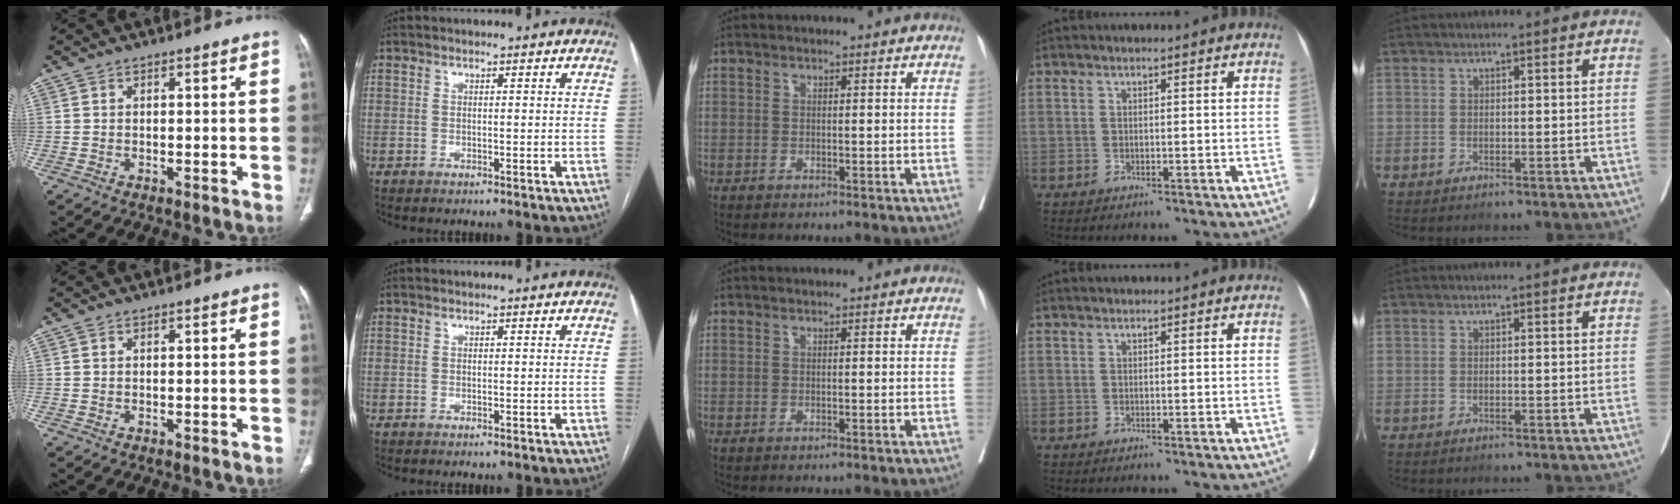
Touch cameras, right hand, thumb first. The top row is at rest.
{}